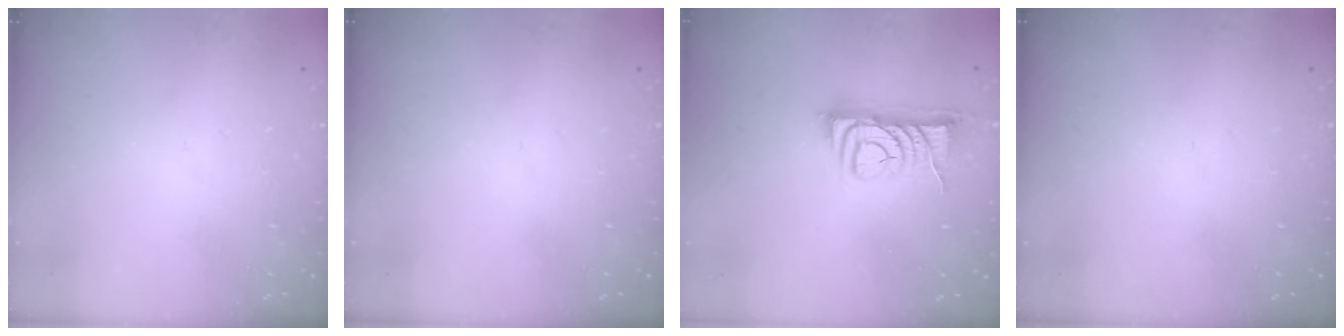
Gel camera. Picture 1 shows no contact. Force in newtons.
{"total": 0.0}
{"total": 9.0, "press": 8.9, "slide": 0.5}
{"total": 0.0}